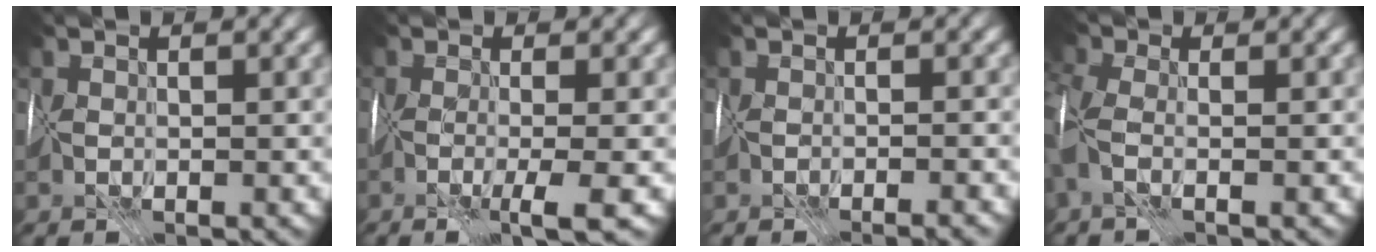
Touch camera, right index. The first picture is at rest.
{"total": 3.9, "force": [-1.7, 0.0, 3.5], "torque": [-0.060, -0.016, -0.024]}
{"total": 3.1, "force": [-2.9, 0.0, 1.0], "torque": [0.006, 0.001, -0.031]}
{"total": 3.0, "force": [-0.8, 1.2, 2.7], "torque": [-0.071, 0.005, -0.017]}